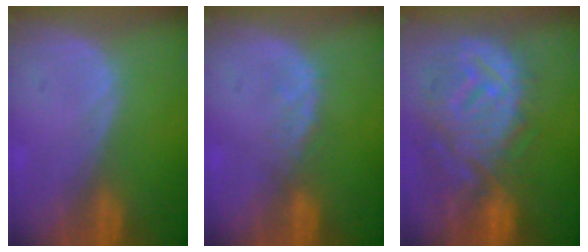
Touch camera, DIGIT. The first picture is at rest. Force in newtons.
{"total": 1.9, "press": 1.9, "slide": 0.3}
{"total": 12.3, "press": 11.0, "slide": 5.5}